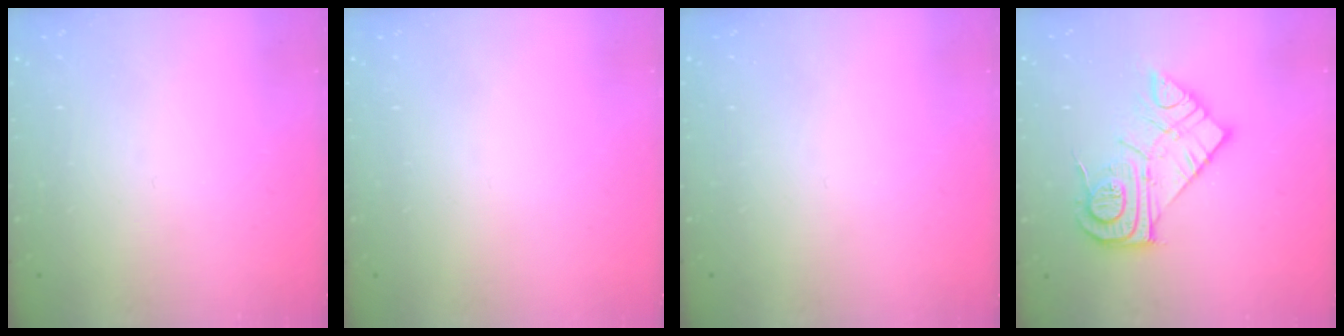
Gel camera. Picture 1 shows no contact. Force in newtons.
{"total": 1.6, "press": 1.6, "slide": 0.1}
{"total": 0.0}
{"total": 14.3, "press": 14.3, "slide": 0.8}